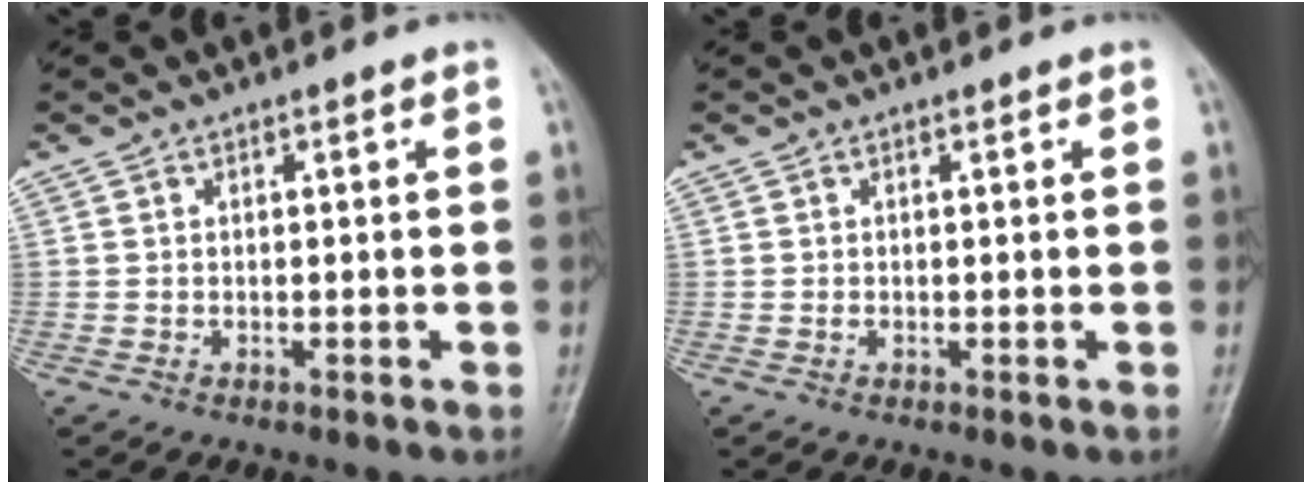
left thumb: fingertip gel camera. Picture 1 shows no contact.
{"total": 0.6, "force": [0.2, 0.4, 0.4], "torque": [-0.004, 0.000, 0.003]}